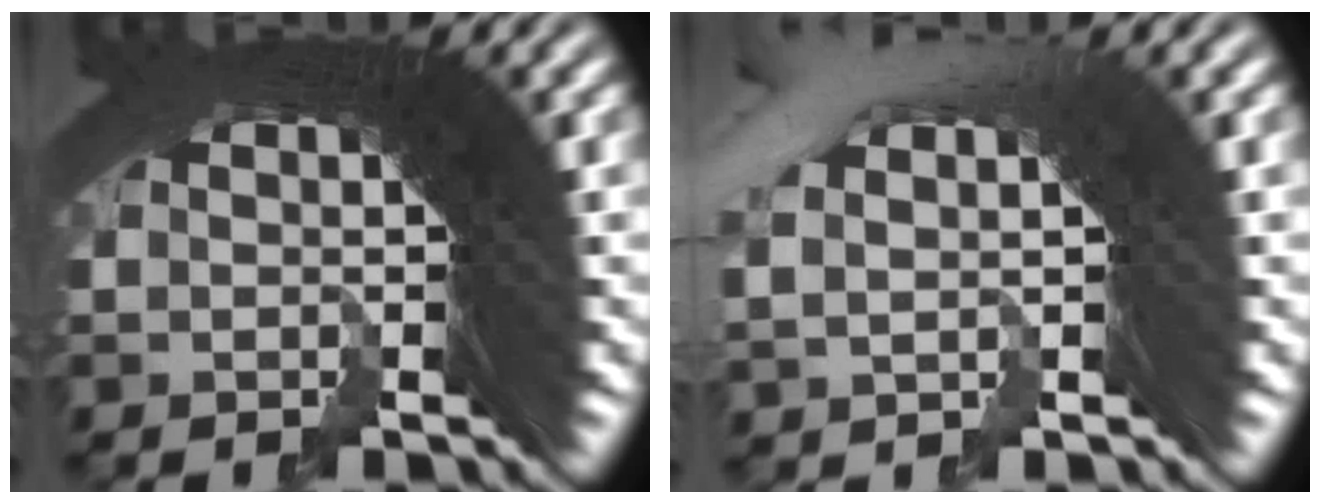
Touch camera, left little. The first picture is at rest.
{"total": 2.4, "force": [1.3, 1.0, 1.8], "torque": [-0.028, 0.033, 0.018]}